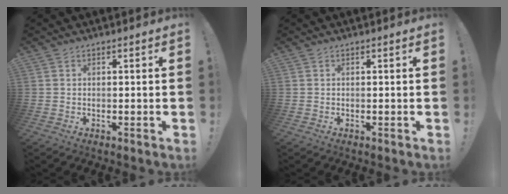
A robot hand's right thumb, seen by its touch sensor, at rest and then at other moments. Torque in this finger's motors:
{"motor_torque": [0.00, 0.00, -0.04, 0.04, 0.00]}